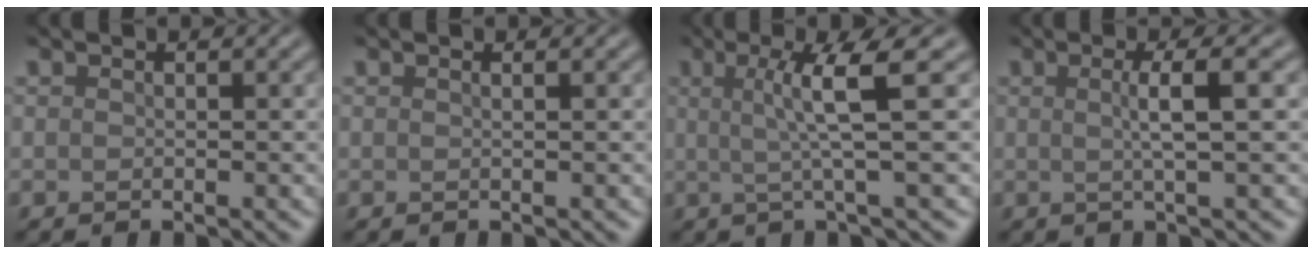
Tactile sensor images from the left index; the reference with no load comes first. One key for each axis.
{"total": 1.0, "fx": 0.4, "fy": 0.5, "fz": 0.9, "tx": -0.004, "ty": 0.000, "tz": -0.005}
{"total": 5.1, "fx": 0.9, "fy": 0.6, "fz": 4.9, "tx": -0.085, "ty": 0.003, "tz": 0.016}
{"total": 3.7, "fx": 0.5, "fy": 0.7, "fz": 3.6, "tx": -0.057, "ty": 0.006, "tz": 0.002}